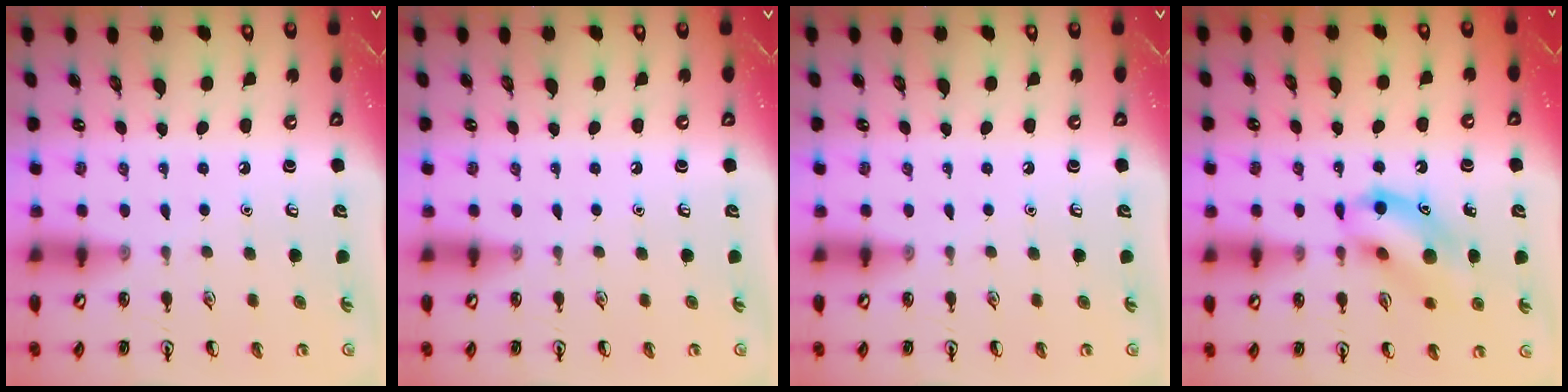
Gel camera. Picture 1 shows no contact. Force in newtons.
{"total": 0.0}
{"total": 0.0}
{"total": 12.4, "press": 12.3, "slide": 2.0}